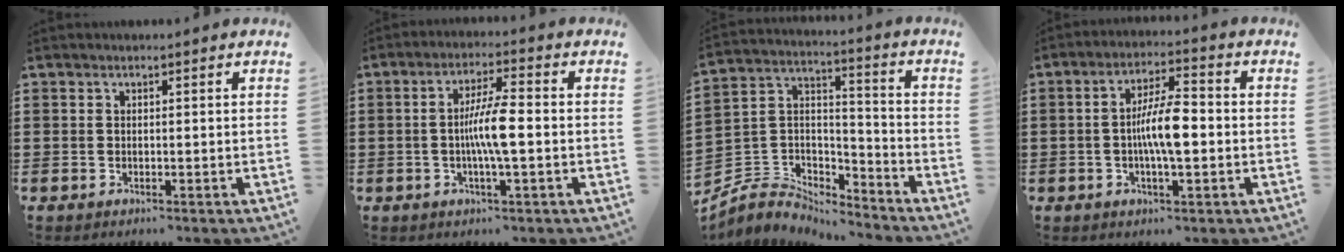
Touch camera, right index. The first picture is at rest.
{"total": 6.7, "force": [-0.8, 1.0, 6.6], "torque": [-0.122, 0.000, -0.020]}
{"total": 5.7, "force": [-5.2, 2.2, 0.2], "torque": [-0.027, -0.008, -0.110]}
{"total": 7.6, "force": [-0.9, 2.0, 7.3], "torque": [-0.142, 0.003, -0.022]}